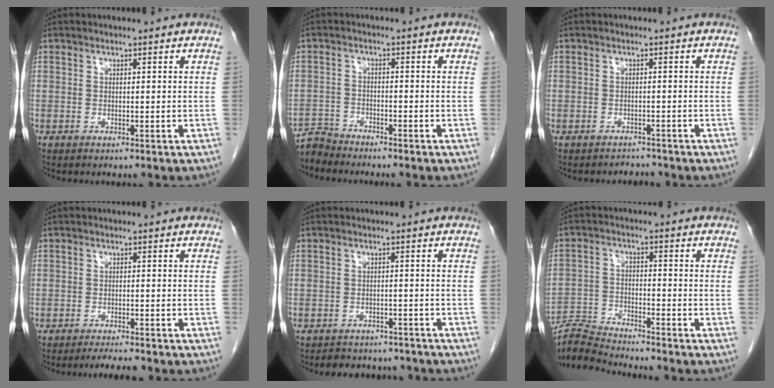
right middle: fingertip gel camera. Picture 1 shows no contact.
{"total": 3.3, "force": [-3.2, 0.1, -0.7], "torque": [0.016, -0.014, -0.063]}
{"total": 1.9, "force": [-1.6, 0.7, -0.7], "torque": [0.003, -0.004, -0.026]}
{"total": 2.6, "force": [-2.5, 0.1, 0.8], "torque": [-0.019, -0.012, -0.037]}
{"total": 7.7, "force": [-7.0, 2.8, 1.2], "torque": [-0.017, 0.006, -0.083]}
{"total": 7.4, "force": [-7.3, -0.8, 0.5], "torque": [-0.014, -0.012, -0.140]}